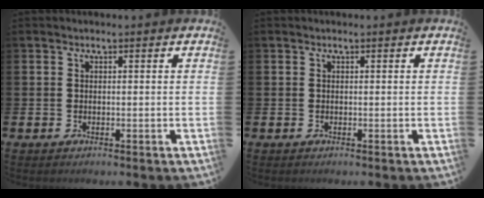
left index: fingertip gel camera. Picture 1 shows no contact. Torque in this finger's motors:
{"motor_torque": [0.00, 0.00, 0.00, -0.01]}